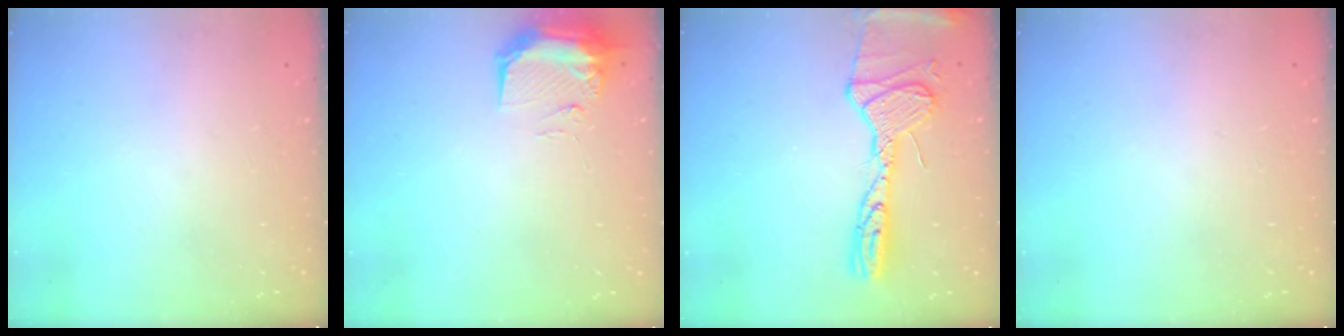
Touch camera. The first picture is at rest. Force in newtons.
{"total": 11.0, "press": 9.6, "slide": 5.4}
{"total": 16.8, "press": 16.1, "slide": 4.6}
{"total": 0.0}